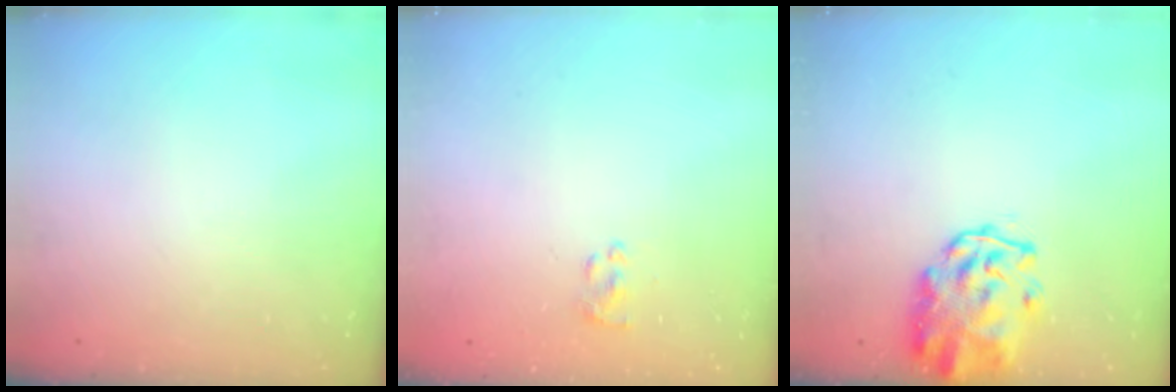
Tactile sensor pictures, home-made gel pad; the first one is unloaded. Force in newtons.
{"total": 1.4, "press": 1.3, "slide": 0.6}
{"total": 2.8, "press": 2.7, "slide": 0.7}